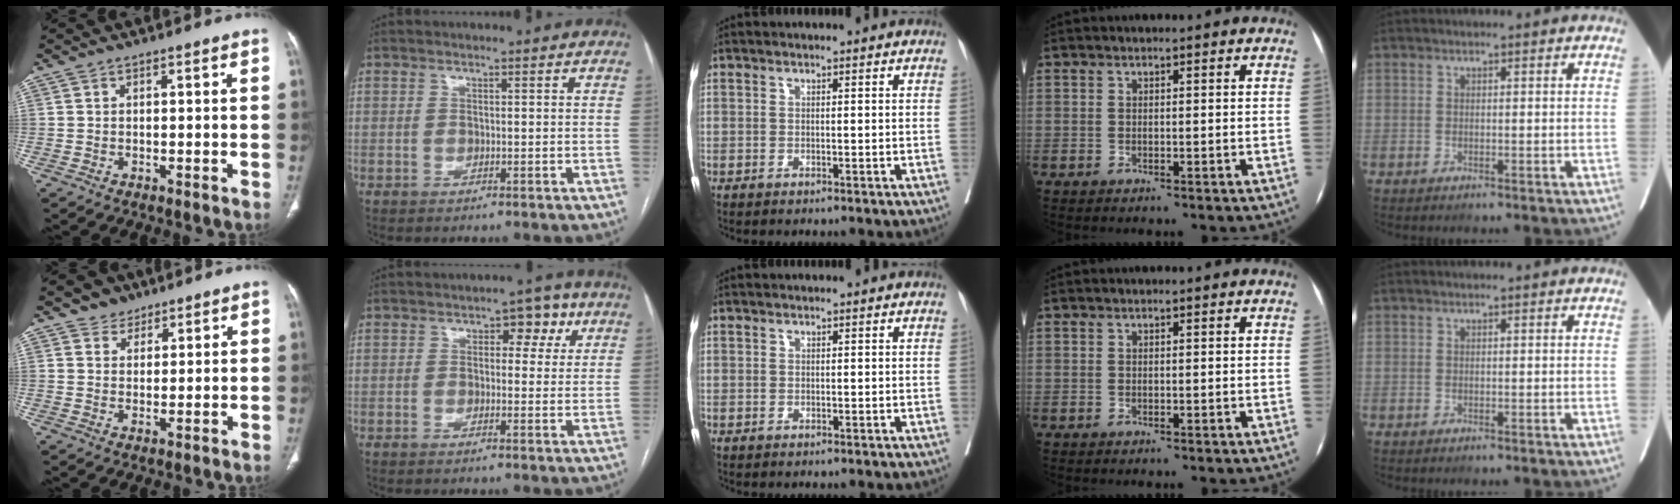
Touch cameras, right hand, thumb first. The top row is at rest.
{"thumb": {"total": 3.9, "force": [2.7, 2.9, 0.4], "torque": [0.013, -0.015, 0.040]}, "index": {"total": 4.8, "force": [1.7, 2.7, 3.6], "torque": [-0.042, 0.023, 0.017]}}